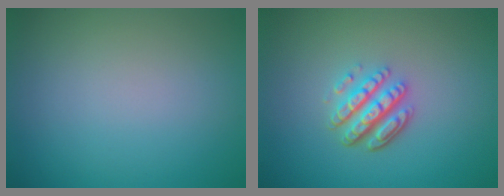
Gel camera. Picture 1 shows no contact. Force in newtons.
{"total": 4.3, "press": 3.3, "slide": 2.8}